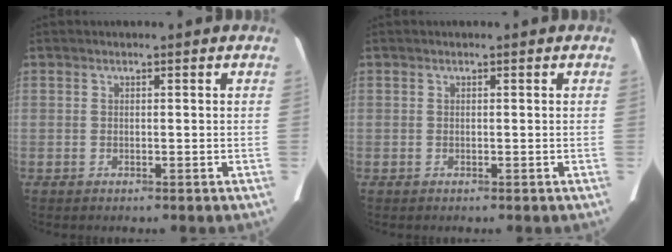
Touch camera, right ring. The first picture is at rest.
{"total": 0.0}